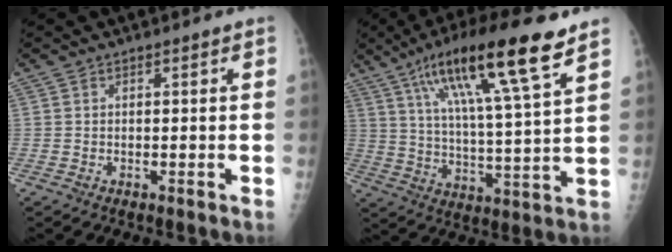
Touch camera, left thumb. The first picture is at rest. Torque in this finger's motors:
{"motor_torque": [0.34, 0.75, 1.78, -0.99, 0.54]}